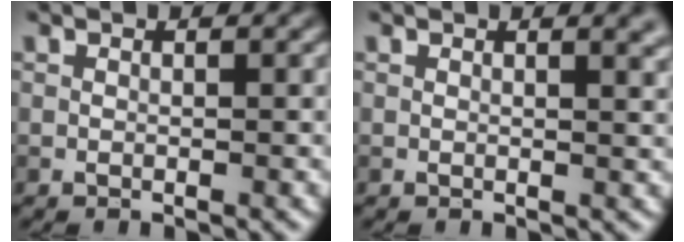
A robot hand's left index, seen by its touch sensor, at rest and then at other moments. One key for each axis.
{"total": 2.6, "fx": 1.5, "fy": 1.1, "fz": 1.9, "tx": -0.004, "ty": 0.015, "tz": 0.010}